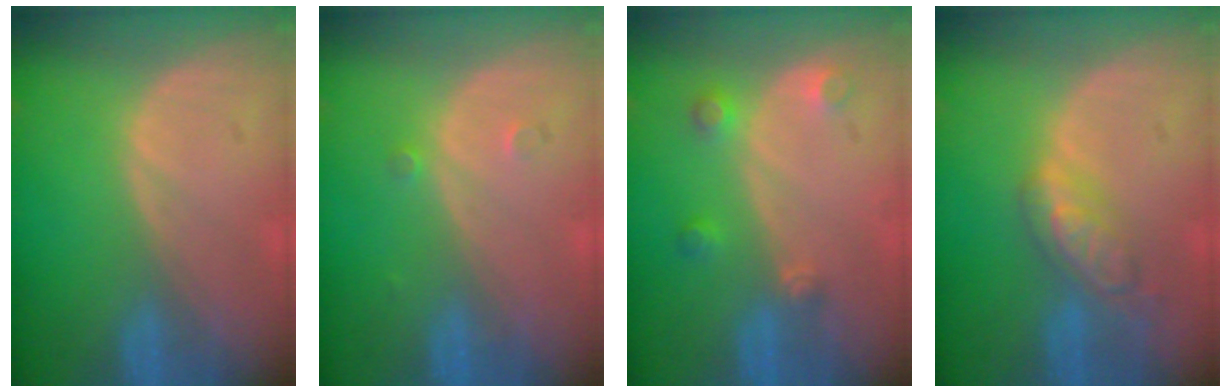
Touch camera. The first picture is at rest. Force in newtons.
{"total": 1.2, "press": 1.0, "slide": 0.7}
{"total": 3.2, "press": 2.9, "slide": 1.4}
{"total": 5.8, "press": 5.0, "slide": 2.9}